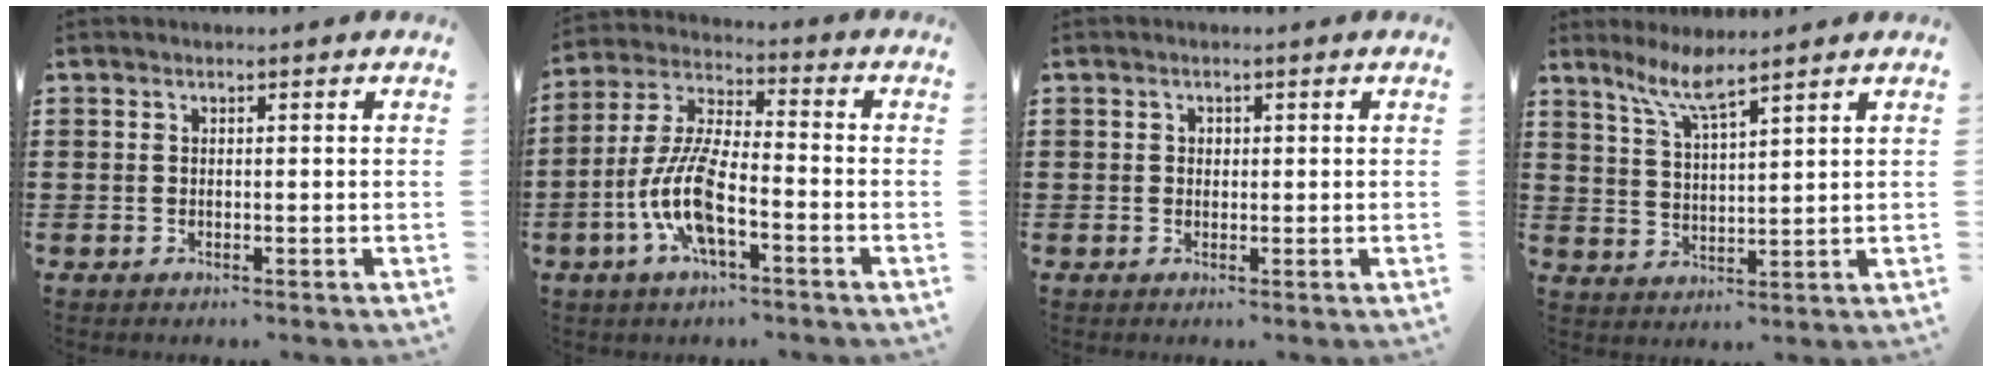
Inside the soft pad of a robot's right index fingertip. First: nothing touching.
{"total": 10.1, "force": [-4.0, 3.3, 8.7], "torque": [-0.206, -0.005, -0.081]}
{"total": 0.7, "force": [0.1, 0.6, 0.2], "torque": [-0.006, 0.003, 0.002]}
{"total": 5.9, "force": [4.5, 0.5, 3.7], "torque": [-0.086, -0.007, 0.079]}